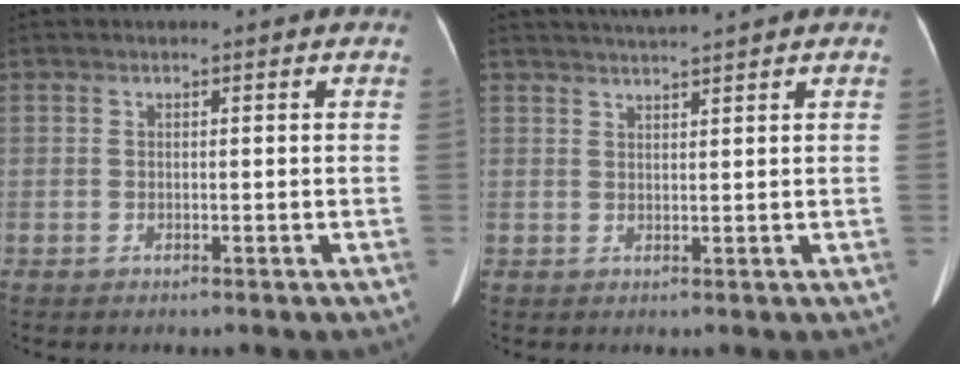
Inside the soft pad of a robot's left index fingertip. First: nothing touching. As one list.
[{"total": 3.6, "force": [3.3, -1.1, 1.0], "torque": [-0.014, 0.013, 0.060]}]